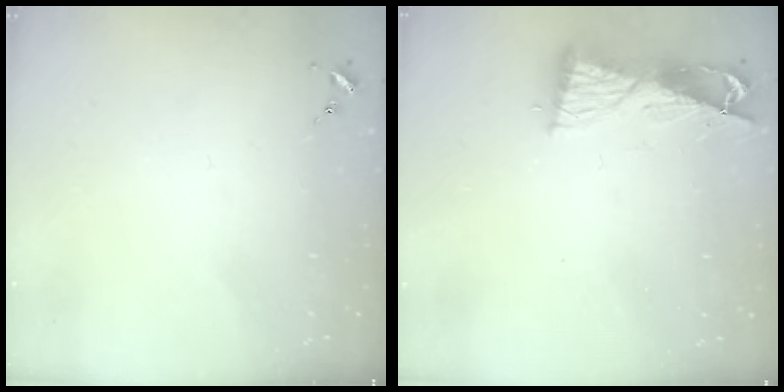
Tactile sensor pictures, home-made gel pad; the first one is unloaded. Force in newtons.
{"total": 8.8, "press": 8.7, "slide": 1.0}